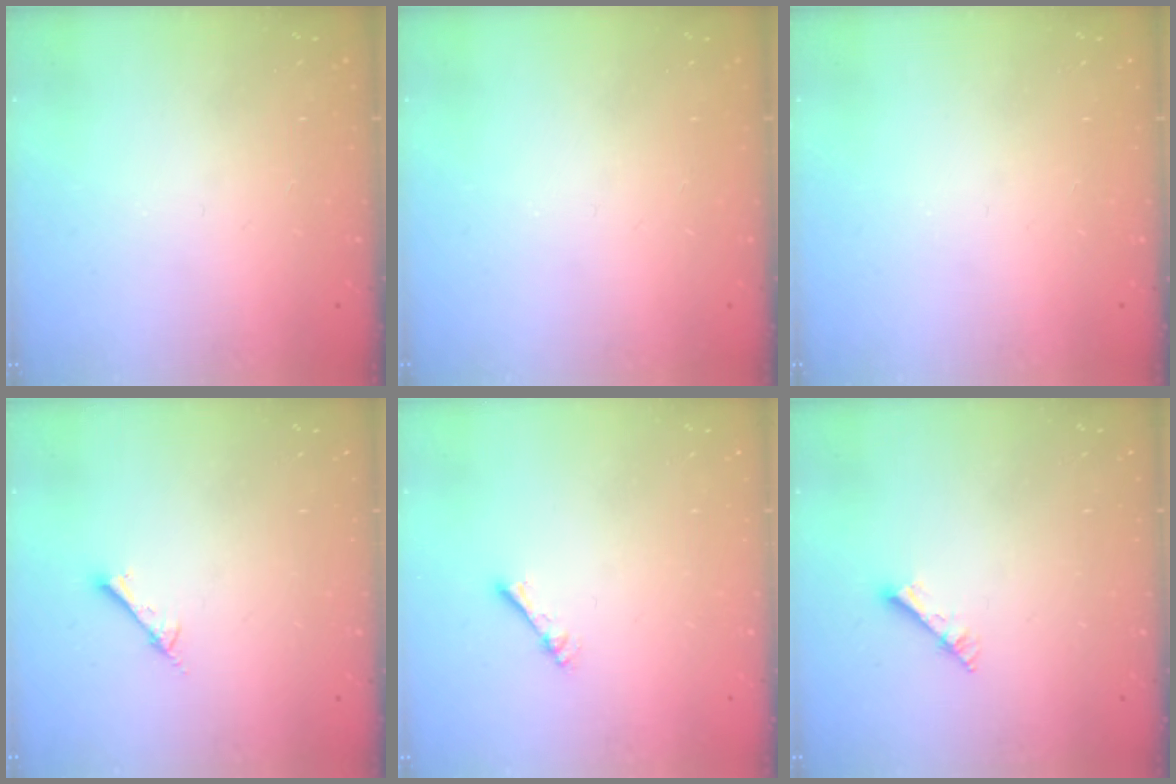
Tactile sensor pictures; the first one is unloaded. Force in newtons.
{"total": 0.0}
{"total": 0.0}
{"total": 1.5, "press": 1.4, "slide": 0.2}
{"total": 1.7, "press": 1.7, "slide": 0.2}
{"total": 3.0, "press": 3.0, "slide": 0.3}